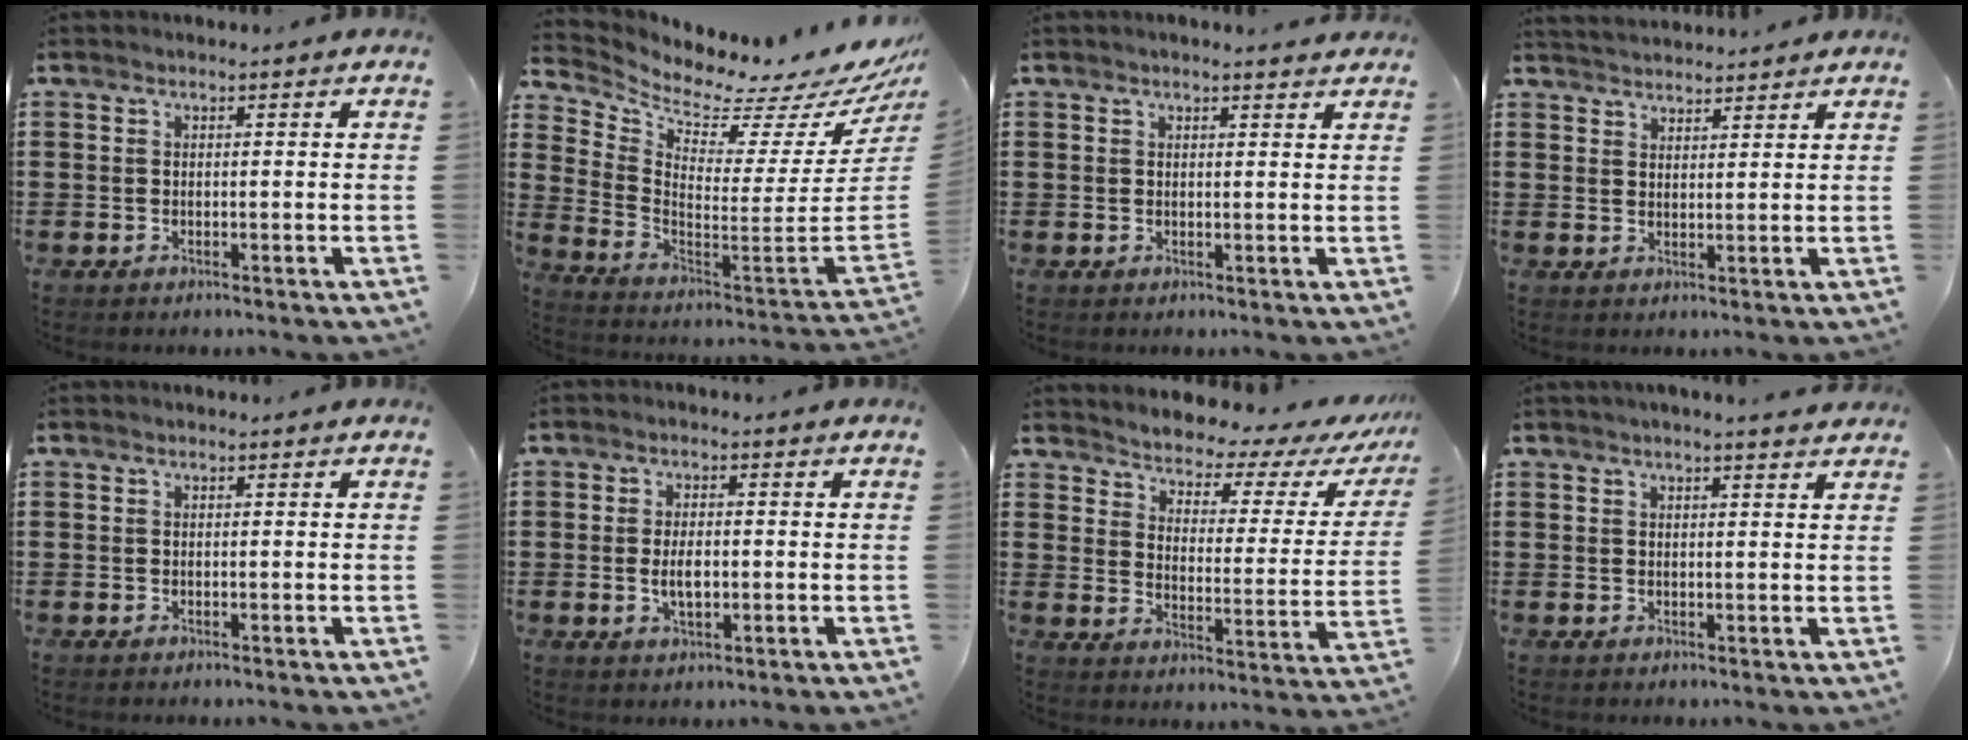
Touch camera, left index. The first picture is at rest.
{"total": 2.9, "force": [2.4, 0.7, 1.5], "torque": [-0.039, -0.066, 0.028]}
{"total": 1.3, "force": [1.2, 0.0, 0.5], "torque": [-0.013, 0.000, 0.022]}
{"total": 2.5, "force": [2.4, 0.1, -0.5], "torque": [0.001, -0.005, 0.047]}
{"total": 0.0}
{"total": 3.8, "force": [-0.4, 1.8, 3.3], "torque": [-0.070, 0.001, -0.010]}
{"total": 3.0, "force": [2.8, 0.9, 0.6], "torque": [-0.036, -0.031, 0.038]}
{"total": 1.9, "force": [1.6, -0.1, 1.0], "torque": [-0.022, 0.002, 0.031]}